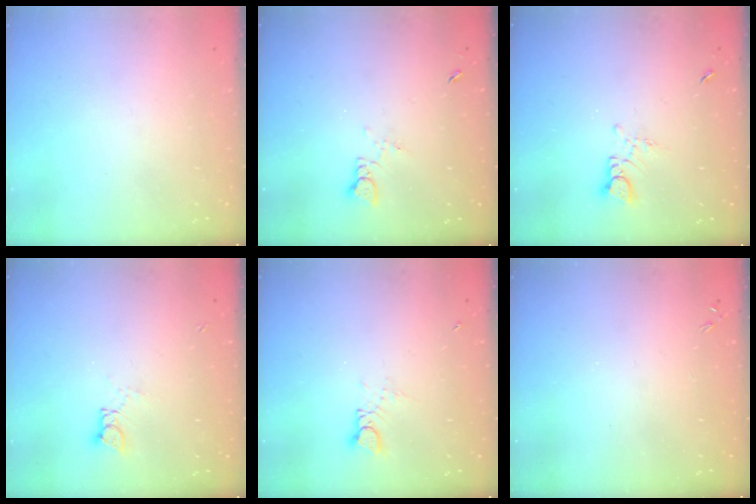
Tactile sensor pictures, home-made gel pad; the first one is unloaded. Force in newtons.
{"total": 1.3, "press": 1.3, "slide": 0.2}
{"total": 2.7, "press": 2.7, "slide": 0.2}
{"total": 3.4, "press": 3.4, "slide": 0.3}
{"total": 2.7, "press": 2.7, "slide": 0.2}
{"total": 0.0}